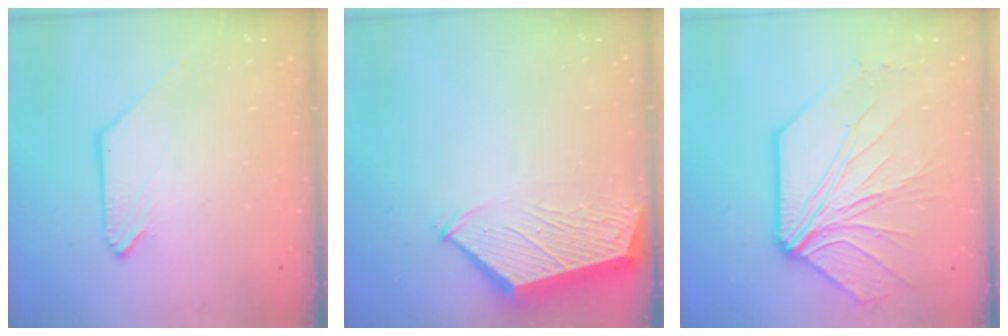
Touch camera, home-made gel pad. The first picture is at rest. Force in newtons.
{"total": 3.8, "press": 3.8, "slide": 0.6}
{"total": 10.7, "press": 10.6, "slide": 1.5}